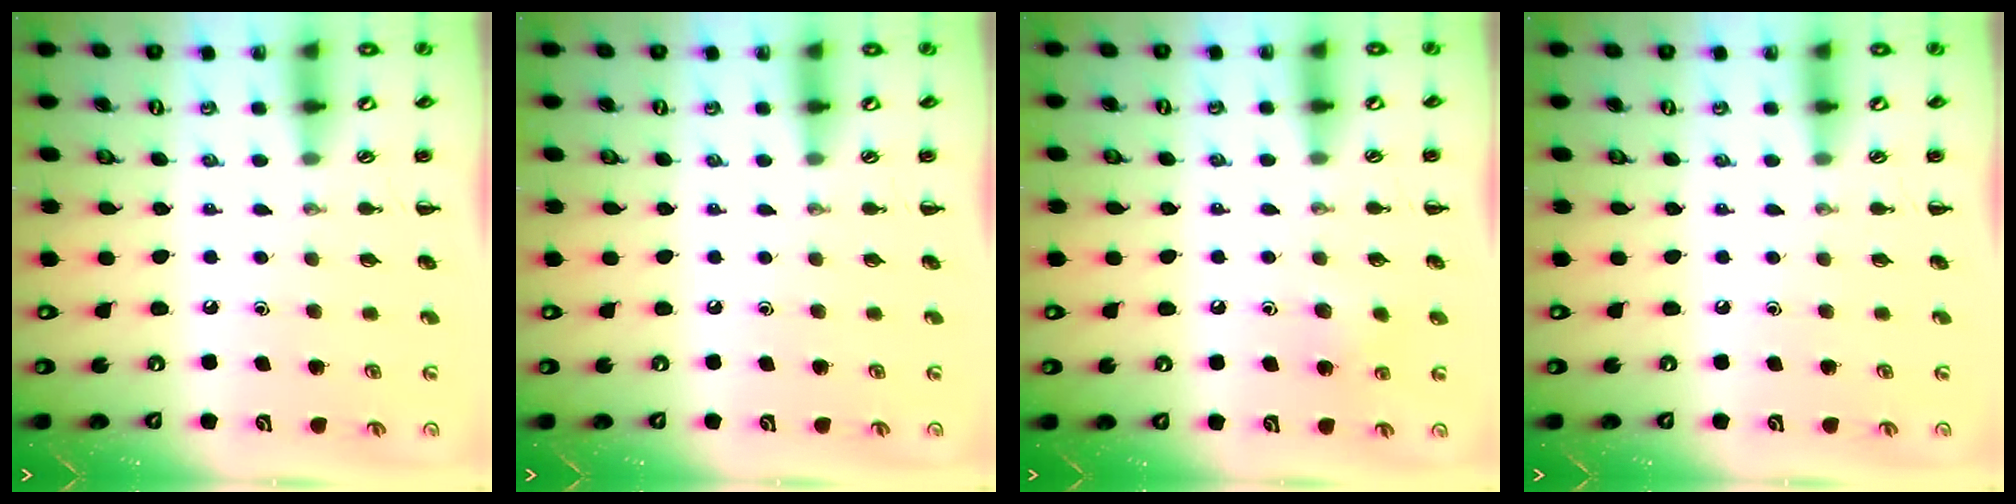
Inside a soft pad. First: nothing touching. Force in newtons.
{"total": 0.0}
{"total": 6.1, "press": 5.9, "slide": 1.7}
{"total": 0.0}